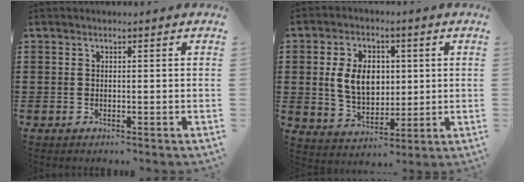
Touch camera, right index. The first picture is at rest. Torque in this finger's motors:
{"motor_torque": [0.89, 0.42, 0.51, 0.19]}